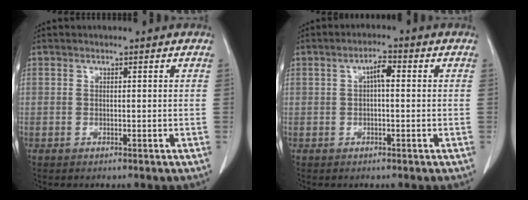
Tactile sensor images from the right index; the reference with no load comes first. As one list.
[{"total": 2.7, "force": [0.2, 0.8, 2.6], "torque": [-0.043, 0.009, 0.002]}]